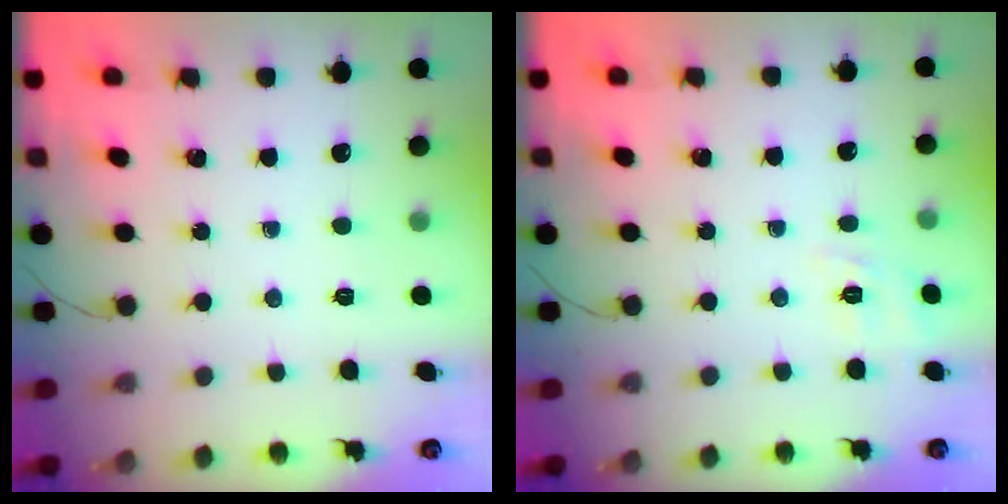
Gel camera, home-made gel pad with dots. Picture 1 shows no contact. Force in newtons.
{"total": 2.0, "press": 0.4, "slide": 1.9}